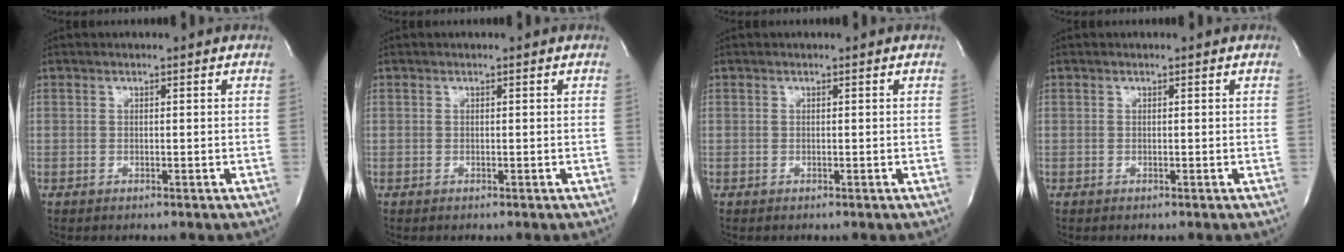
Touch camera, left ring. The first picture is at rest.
{"total": 0.0}
{"total": 0.0}
{"total": 0.0}